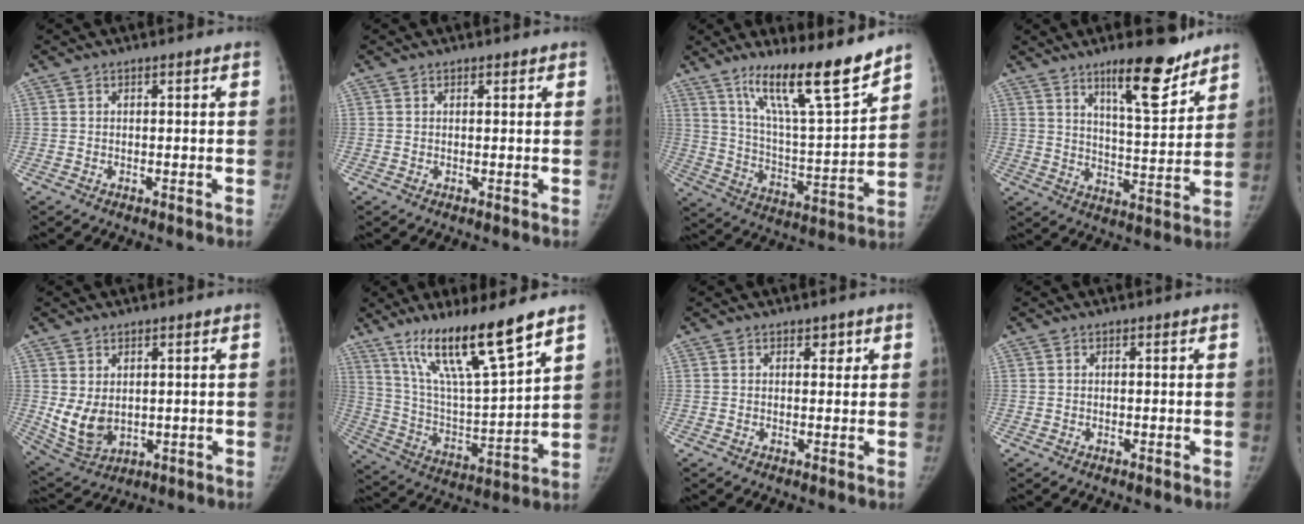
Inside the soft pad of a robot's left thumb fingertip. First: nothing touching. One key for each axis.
{"total": 0.6, "fx": 0.5, "fy": 0.4, "fz": 0.1, "tx": 0.000, "ty": -0.004, "tz": 0.006}
{"total": 18.0, "fx": 13.4, "fy": 2.6, "fz": 11.8, "tx": -0.168, "ty": -0.088, "tz": 0.233}
{"total": 13.3, "fx": 9.4, "fy": 3.4, "fz": 8.8, "tx": -0.106, "ty": -0.070, "tz": 0.151}
{"total": 7.7, "fx": 0.9, "fy": 5.5, "fz": 5.3, "tx": -0.090, "ty": -0.020, "tz": 0.040}
{"total": 18.6, "fx": 12.8, "fy": 2.4, "fz": 13.3, "tx": -0.219, "ty": -0.067, "tz": 0.239}
{"total": 1.6, "fx": 1.0, "fy": 1.1, "fz": 0.6, "tx": 0.007, "ty": -0.004, "tz": 0.011}
{"total": 0.0}